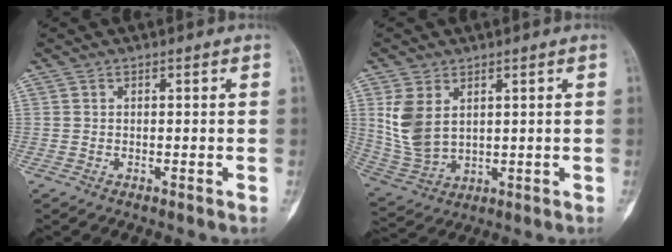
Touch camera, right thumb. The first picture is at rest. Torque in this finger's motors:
{"motor_torque": [-0.04, 0.34, 0.33, -0.10, 0.10]}